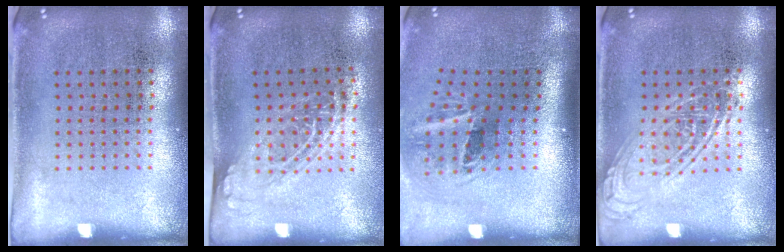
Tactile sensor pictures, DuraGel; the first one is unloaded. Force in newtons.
{"total": 1.3, "press": 1.0, "slide": 0.8}
{"total": 2.0, "press": 1.2, "slide": 1.6}
{"total": 2.5, "press": 2.5, "slide": 0.3}